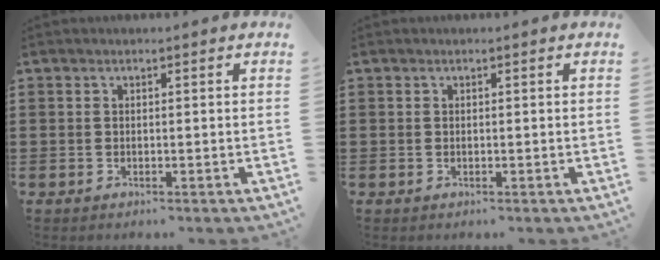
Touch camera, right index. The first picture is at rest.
{"total": 0.0}